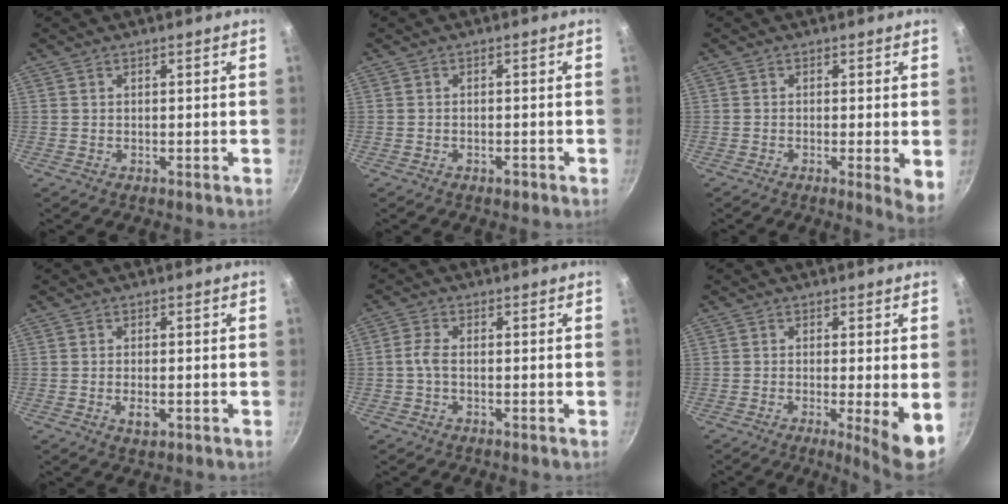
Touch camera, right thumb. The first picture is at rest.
{"total": 1.4, "force": [-0.9, 0.7, 0.7], "torque": [-0.015, 0.007, -0.011]}
{"total": 4.7, "force": [-0.5, 1.0, 4.6], "torque": [-0.055, -0.012, -0.009]}
{"total": 2.9, "force": [-0.9, 1.4, 2.3], "torque": [-0.044, -0.001, -0.015]}
{"total": 2.6, "force": [-0.6, 1.3, 2.2], "torque": [-0.054, 0.012, -0.020]}
{"total": 6.7, "force": [-1.3, 0.7, 6.5], "torque": [-0.096, -0.011, -0.019]}